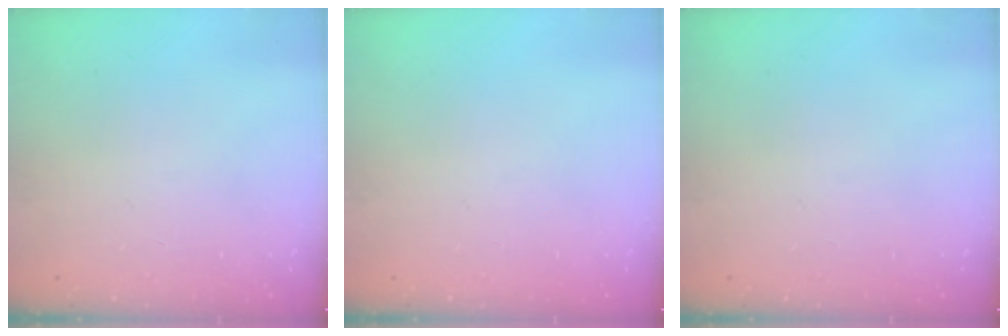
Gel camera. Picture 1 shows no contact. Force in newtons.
{"total": 0.0}
{"total": 0.0}